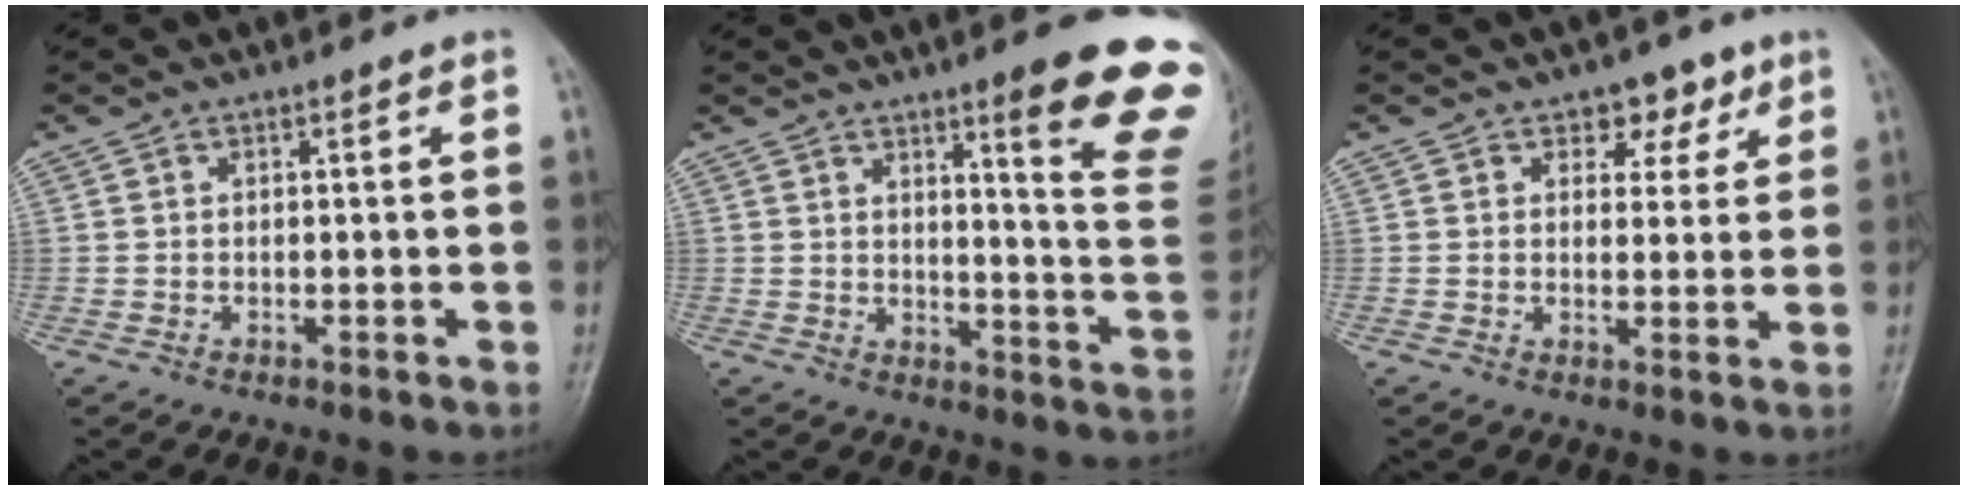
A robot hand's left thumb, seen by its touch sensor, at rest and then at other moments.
{"total": 17.3, "force": [10.5, 1.9, 13.6], "torque": [-0.137, -0.068, 0.132]}
{"total": 5.1, "force": [3.0, 3.5, 2.3], "torque": [0.003, -0.013, 0.038]}